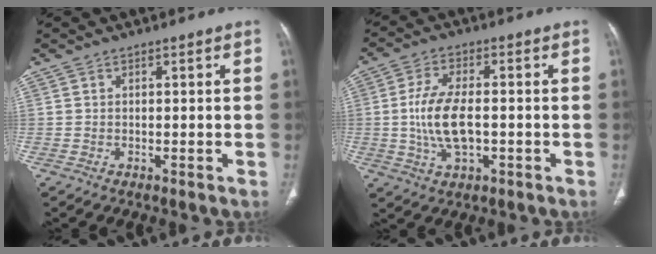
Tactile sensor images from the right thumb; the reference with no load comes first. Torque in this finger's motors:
{"motor_torque": [2.97, 2.03, 1.35, -1.02, 0.50]}